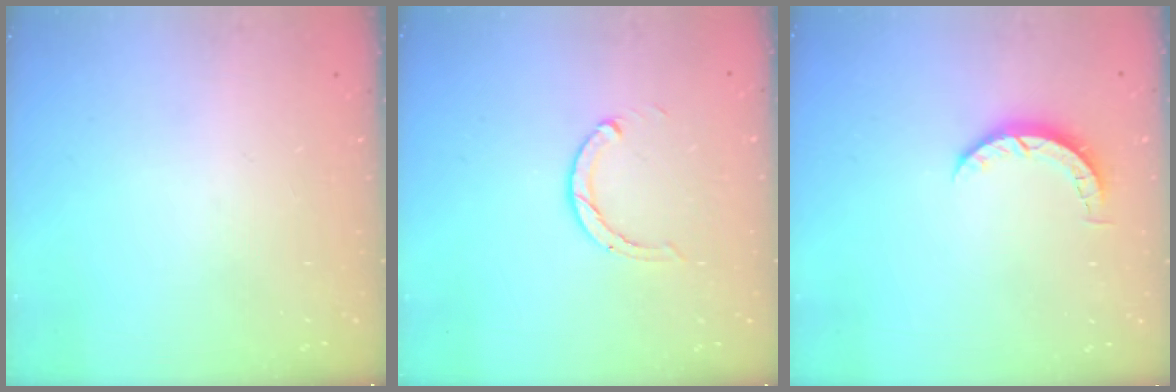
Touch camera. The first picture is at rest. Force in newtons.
{"total": 1.9, "press": 1.9, "slide": 0.2}
{"total": 3.3, "press": 3.3, "slide": 0.4}